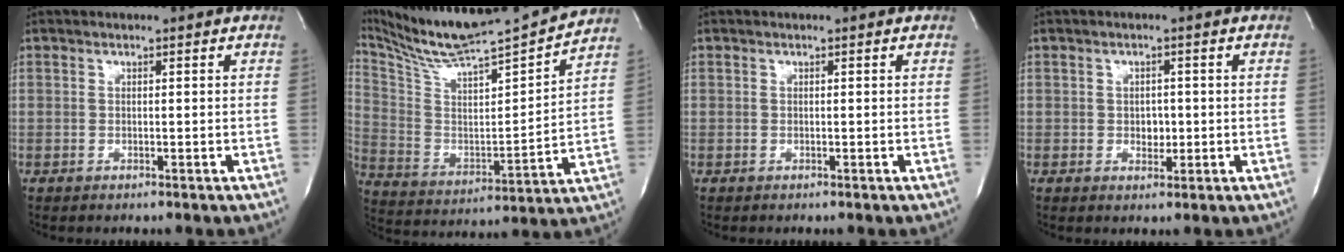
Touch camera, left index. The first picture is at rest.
{"total": 19.8, "force": [18.5, -0.3, 7.0], "torque": [-0.149, -0.030, 0.308]}
{"total": 0.0}
{"total": 2.0, "force": [-0.1, 1.5, 1.3], "torque": [-0.017, 0.002, 0.001]}